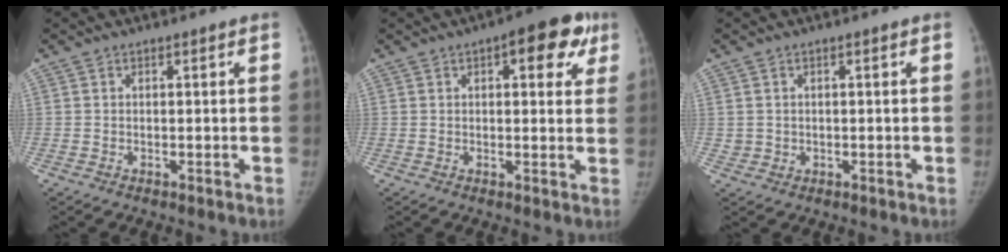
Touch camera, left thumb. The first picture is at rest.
{"total": 9.4, "force": [4.2, 4.3, 7.2], "torque": [-0.048, -0.001, 0.043]}
{"total": 1.5, "force": [0.2, 1.5, 0.3], "torque": [0.002, 0.000, 0.009]}